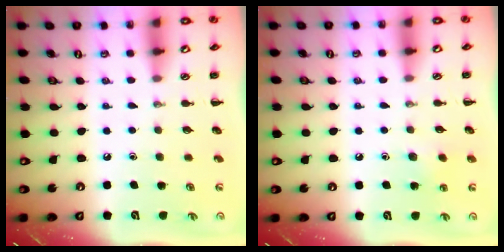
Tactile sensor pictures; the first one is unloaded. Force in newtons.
{"total": 5.3, "press": 5.0, "slide": 1.6}